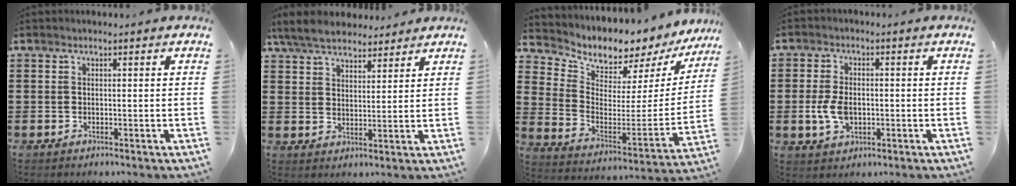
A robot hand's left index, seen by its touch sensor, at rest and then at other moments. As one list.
[{"total": 5.8, "force": [5.2, 1.9, 1.8], "torque": [-0.054, -0.008, 0.098]}, {"total": 4.9, "force": [4.7, 1.4, 0.0], "torque": [-0.029, -0.055, 0.075]}, {"total": 5.1, "force": [-0.5, 3.2, 4.0], "torque": [-0.103, -0.004, -0.016]}]